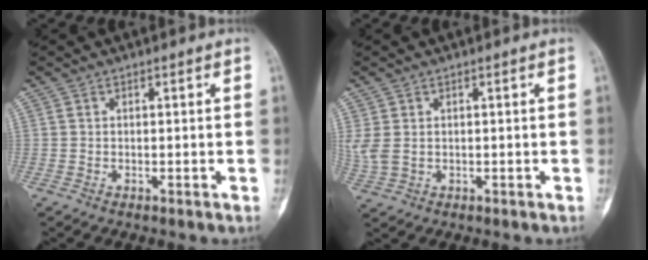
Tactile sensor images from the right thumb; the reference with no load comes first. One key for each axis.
{"total": 3.6, "fx": 0.5, "fy": 2.6, "fz": 2.4, "tx": -0.075, "ty": 0.003, "tz": 0.018}